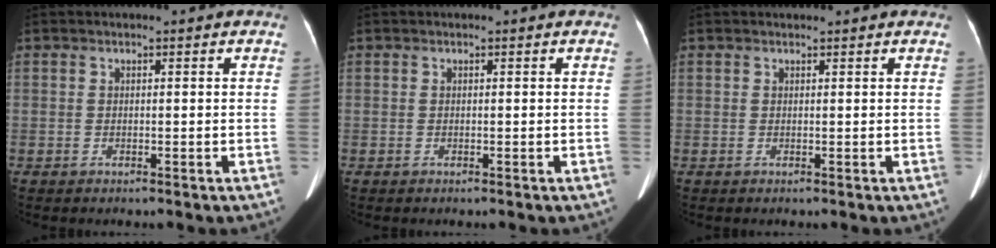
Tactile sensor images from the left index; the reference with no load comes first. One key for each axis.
{"total": 0.0}
{"total": 0.9, "fx": 0.9, "fy": 0.2, "fz": 0.1, "tx": -0.011, "ty": 0.009, "tz": 0.016}